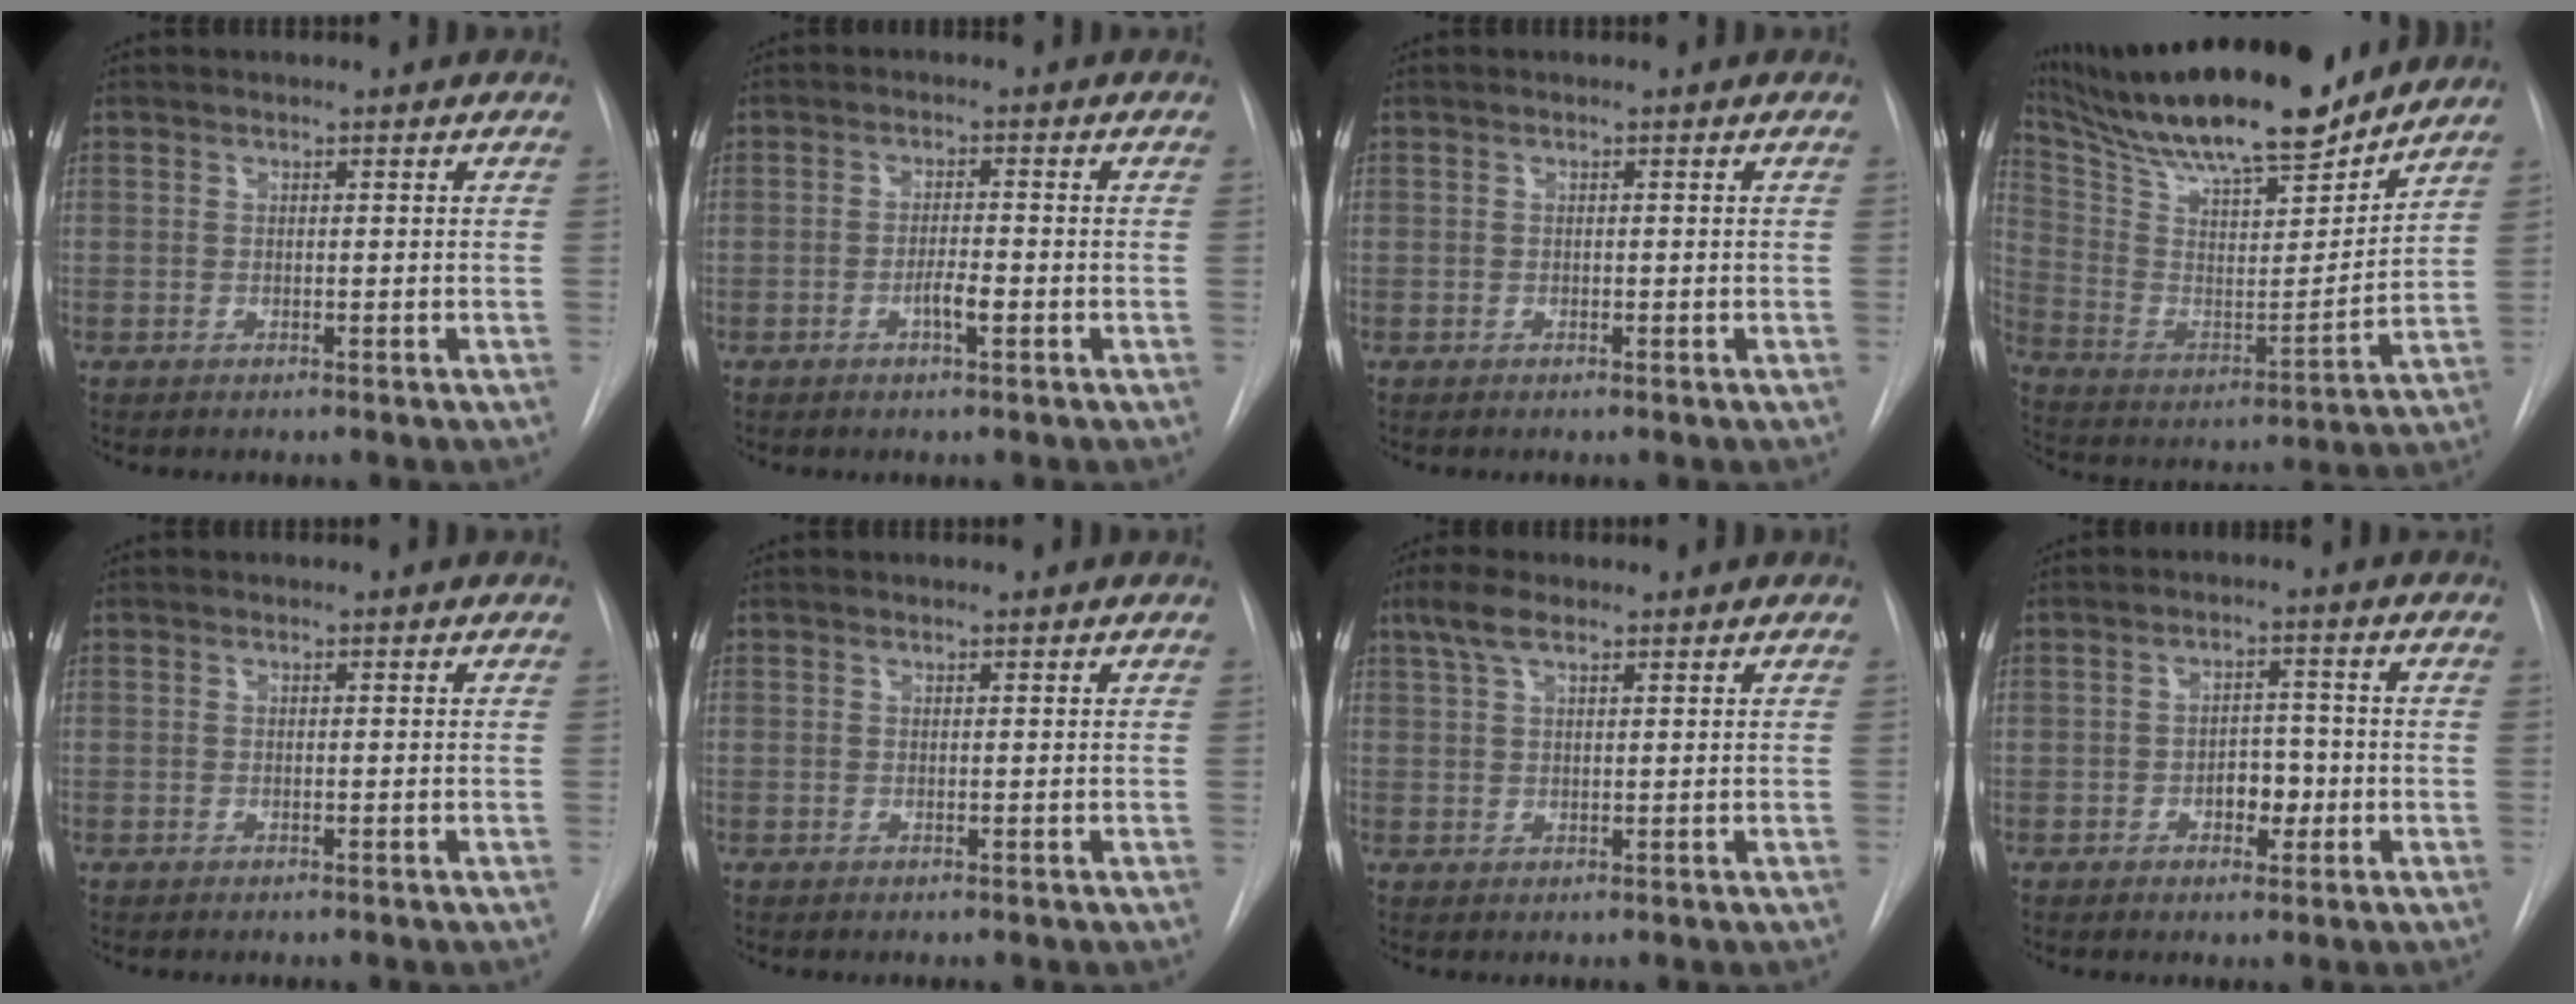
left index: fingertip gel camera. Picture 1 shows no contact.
{"total": 2.5, "force": [-1.1, 0.4, 2.3], "torque": [-0.038, 0.002, -0.018]}
{"total": 0.0}
{"total": 25.0, "force": [21.3, 4.2, 12.4], "torque": [-0.229, -0.002, 0.343]}
{"total": 0.0}
{"total": 0.6, "force": [0.5, 0.0, 0.2], "torque": [-0.005, 0.006, 0.011]}
{"total": 4.0, "force": [2.8, 1.1, 2.6], "torque": [-0.062, 0.015, 0.058]}
{"total": 4.0, "force": [-1.2, 2.5, 2.9], "torque": [-0.034, 0.007, -0.015]}